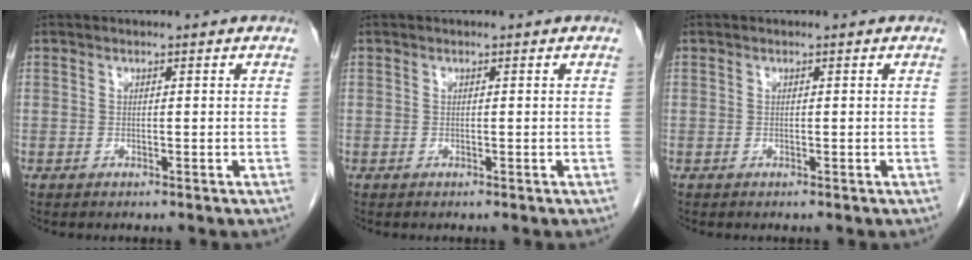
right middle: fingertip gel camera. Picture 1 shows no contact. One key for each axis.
{"total": 0.0}
{"total": 0.0}